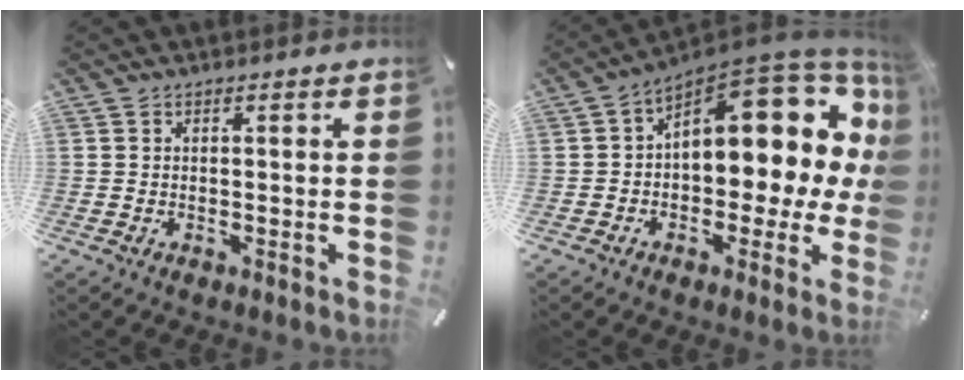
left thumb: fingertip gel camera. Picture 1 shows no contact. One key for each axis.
{"total": 15.7, "fx": 7.0, "fy": 8.0, "fz": 11.6, "tx": -0.138, "ty": -0.072, "tz": 0.111}